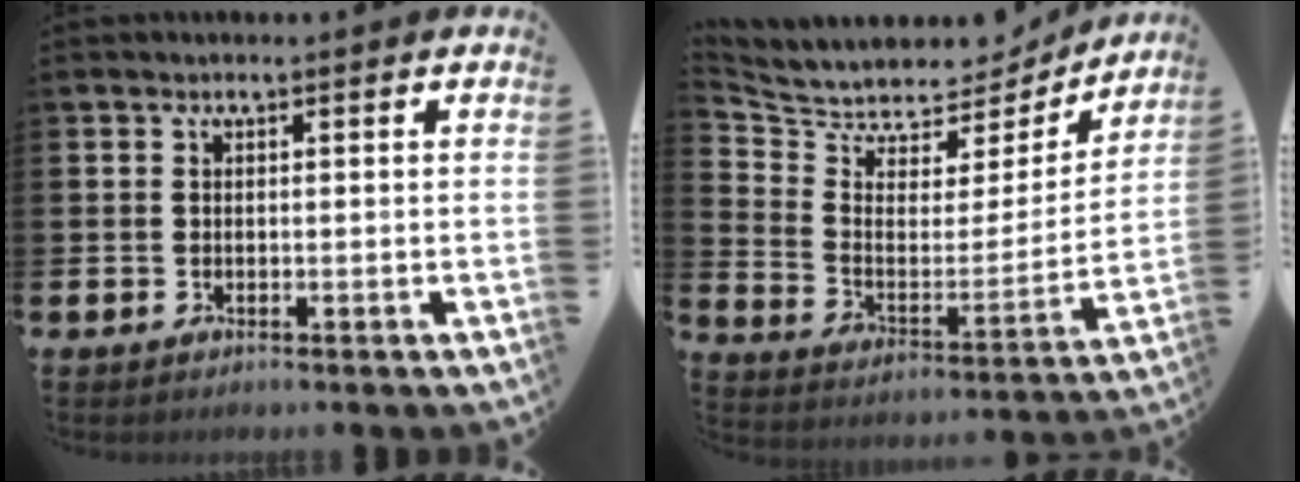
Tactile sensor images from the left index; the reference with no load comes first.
{"total": 5.8, "force": [5.0, 2.7, 1.0], "torque": [-0.057, -0.038, 0.079]}